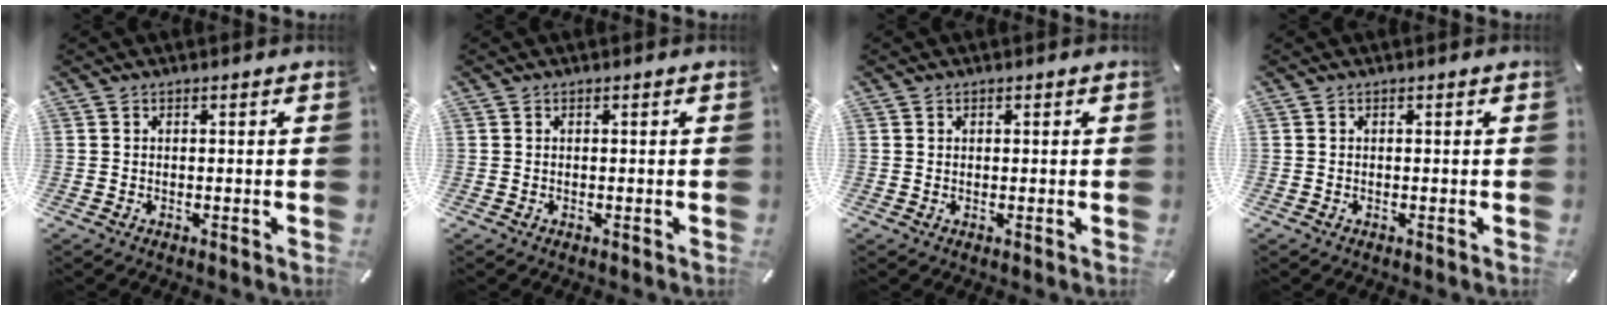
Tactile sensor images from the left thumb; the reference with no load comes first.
{"total": 0.0}
{"total": 0.6, "force": [0.3, 0.5, 0.1], "torque": [-0.001, 0.002, 0.005]}
{"total": 0.0}